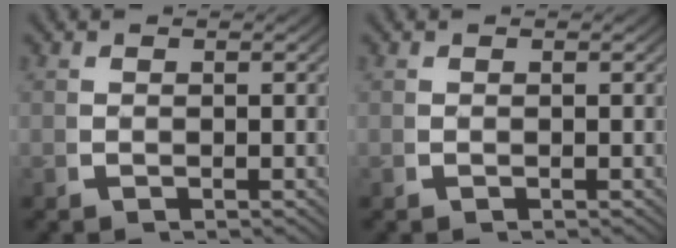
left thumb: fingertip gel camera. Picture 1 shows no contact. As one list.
[{"total": 0.0}]